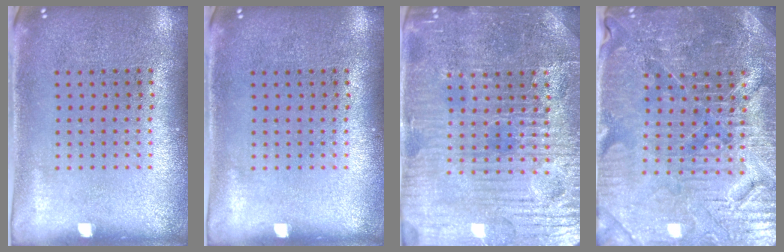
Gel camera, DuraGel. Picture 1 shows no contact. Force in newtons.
{"total": 0.0}
{"total": 4.8, "press": 4.7, "slide": 1.2}
{"total": 4.6, "press": 4.4, "slide": 1.3}